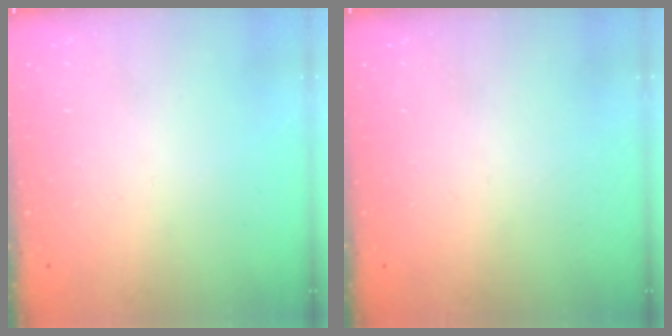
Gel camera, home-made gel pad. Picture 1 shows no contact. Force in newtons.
{"total": 0.0}